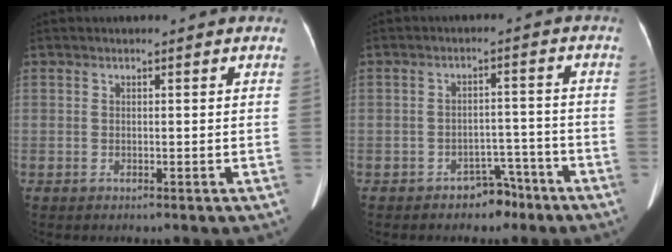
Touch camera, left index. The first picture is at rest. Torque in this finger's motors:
{"motor_torque": [0.00, 0.09, 0.00, 0.00]}